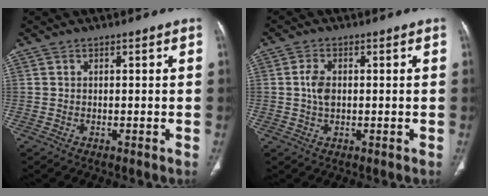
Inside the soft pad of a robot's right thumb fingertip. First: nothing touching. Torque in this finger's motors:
{"motor_torque": [0.72, 1.15, 0.61, 0.51, 0.08]}